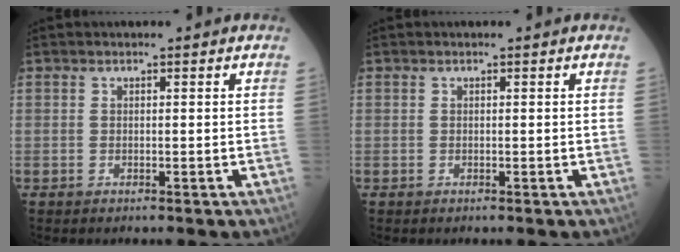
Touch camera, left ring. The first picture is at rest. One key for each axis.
{"total": 0.0}